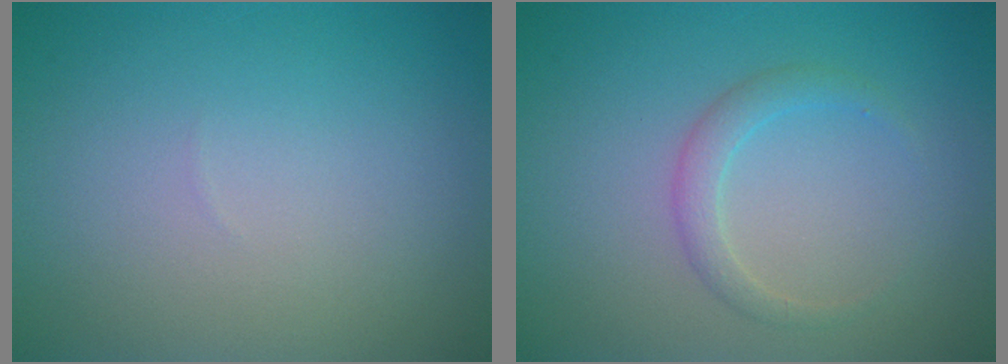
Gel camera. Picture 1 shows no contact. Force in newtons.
{"total": 1.7, "press": 1.7, "slide": 0.2}